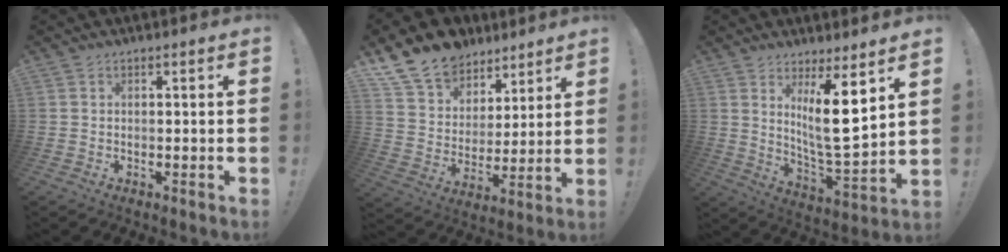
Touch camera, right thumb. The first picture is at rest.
{"total": 14.7, "force": [10.4, 9.5, 3.9], "torque": [-0.075, -0.075, 0.205]}
{"total": 13.3, "force": [5.6, 2.2, 11.9], "torque": [-0.192, -0.052, 0.087]}